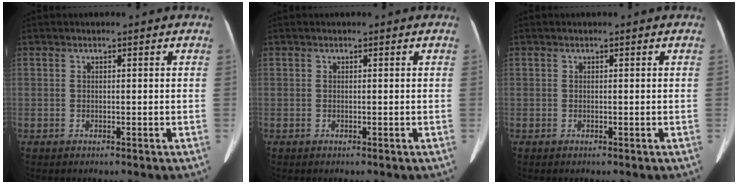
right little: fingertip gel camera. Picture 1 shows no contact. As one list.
[{"total": 0.0}, {"total": 0.0}]